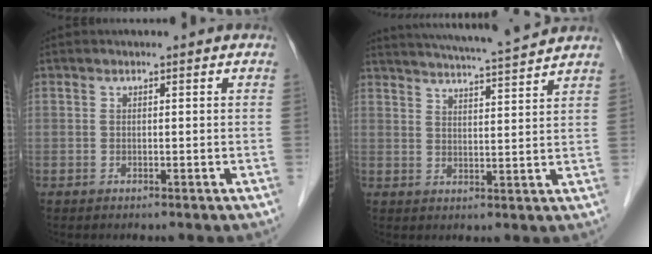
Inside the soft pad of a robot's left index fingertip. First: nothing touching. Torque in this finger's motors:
{"motor_torque": [0.05, -0.32, 0.42, 0.11]}